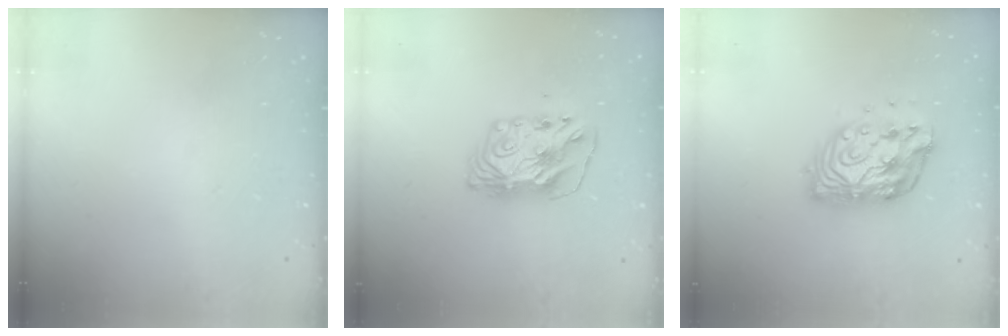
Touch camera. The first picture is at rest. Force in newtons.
{"total": 8.4, "press": 8.4, "slide": 0.8}
{"total": 12.5, "press": 12.5, "slide": 1.1}